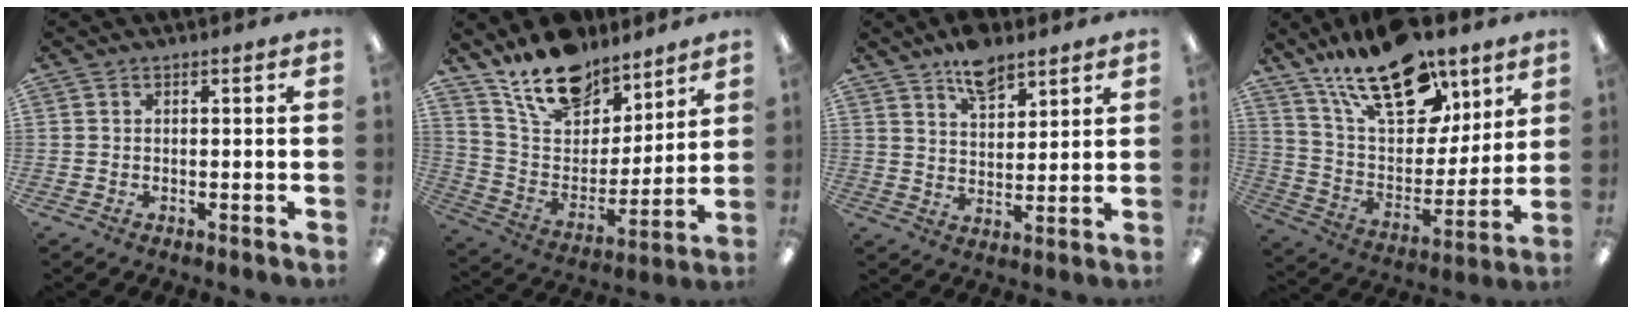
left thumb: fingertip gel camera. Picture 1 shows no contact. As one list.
[{"total": 17.3, "force": [14.0, 8.2, 6.0], "torque": [-0.120, -0.092, 0.258]}, {"total": 8.3, "force": [6.4, 3.8, 3.7], "torque": [-0.057, -0.032, 0.114]}, {"total": 24.1, "force": [15.7, 11.8, 14.1], "torque": [-0.237, -0.082, 0.275]}]